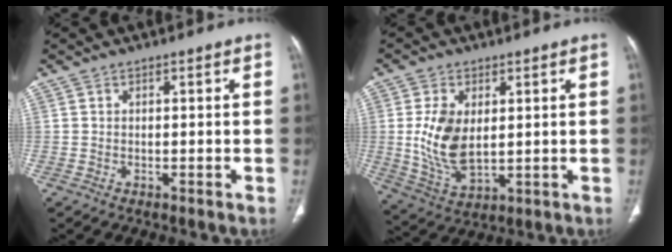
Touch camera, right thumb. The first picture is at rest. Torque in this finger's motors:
{"motor_torque": [-0.28, 0.71, 1.31, 0.27, 0.13]}